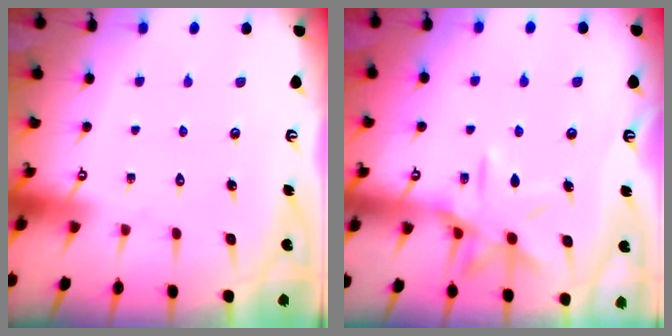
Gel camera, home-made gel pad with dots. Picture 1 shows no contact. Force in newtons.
{"total": 11.3, "press": 11.3, "slide": 0.8}